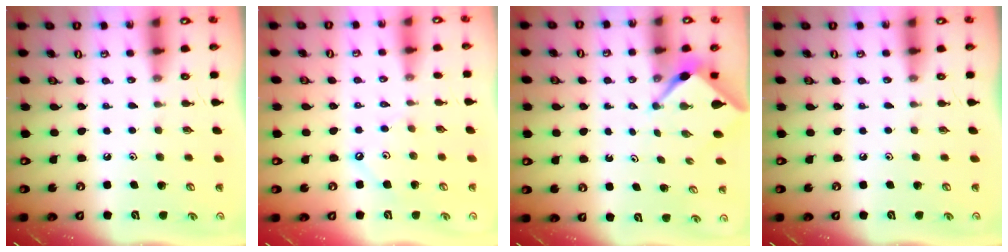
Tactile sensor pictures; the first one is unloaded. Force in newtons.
{"total": 2.1, "press": 2.1, "slide": 0.4}
{"total": 2.2, "press": 2.2, "slide": 0.3}
{"total": 0.0}